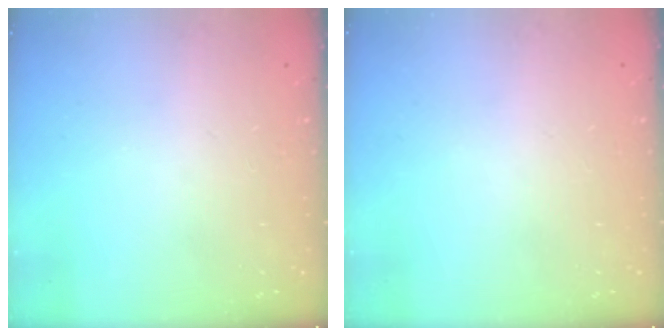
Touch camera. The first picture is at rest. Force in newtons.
{"total": 0.0}